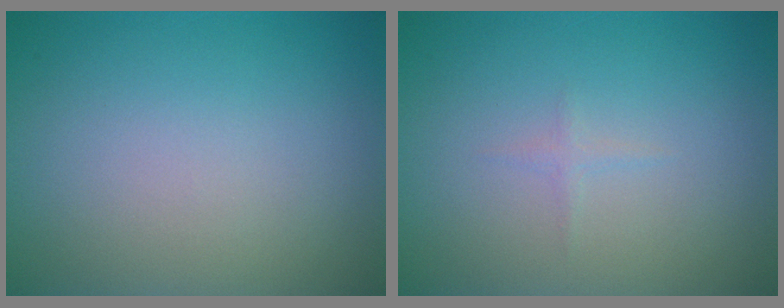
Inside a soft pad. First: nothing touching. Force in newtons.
{"total": 0.6, "press": 0.6, "slide": 0.0}